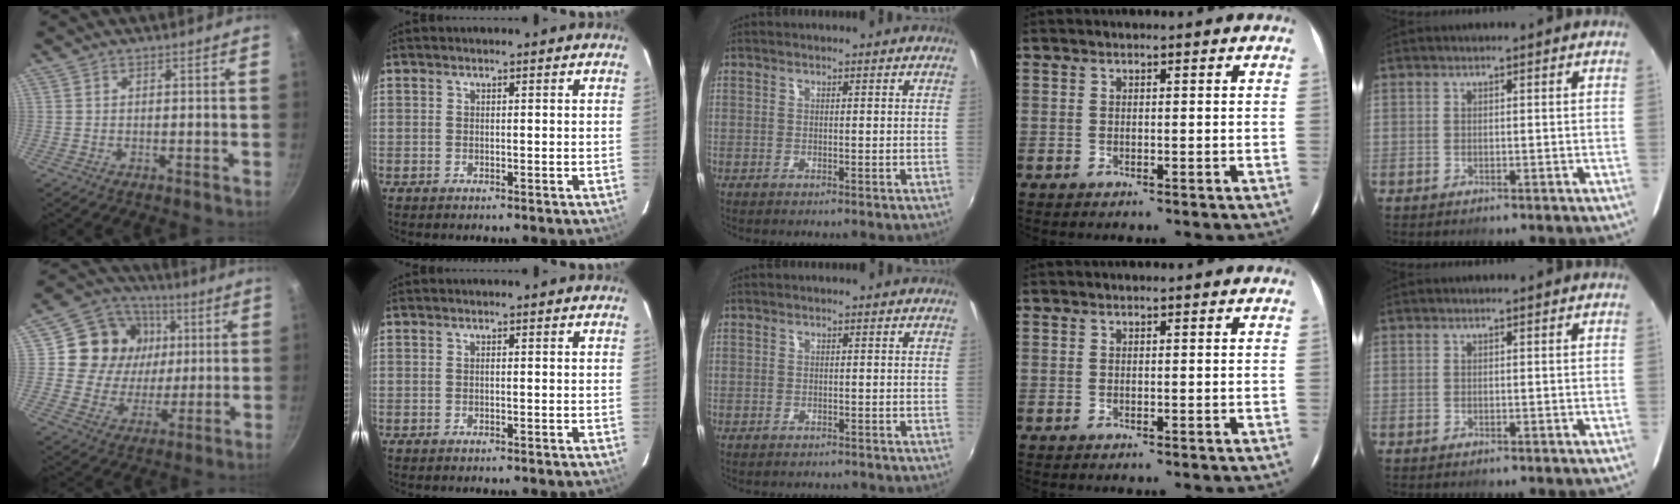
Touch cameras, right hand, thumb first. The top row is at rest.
{"thumb": {"total": 17.0, "force": [3.9, 14.9, 7.3], "torque": [-0.110, 0.004, 0.064]}, "middle": {"total": 1.6, "force": [-1.4, 0.7, 0.2], "torque": [-0.010, -0.003, -0.020]}}